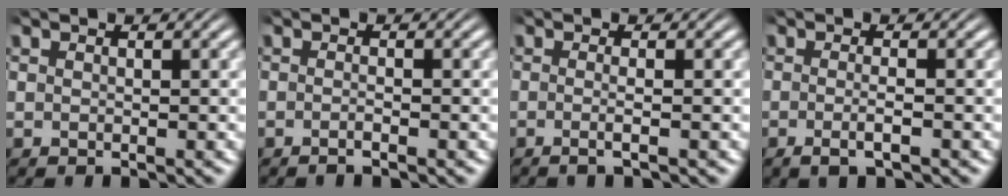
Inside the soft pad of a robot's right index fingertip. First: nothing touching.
{"total": 1.1, "force": [-1.0, 0.0, 0.5], "torque": [-0.014, 0.000, -0.021]}
{"total": 1.6, "force": [-1.0, -0.3, 1.1], "torque": [-0.031, -0.006, -0.018]}
{"total": 2.1, "force": [-1.4, 0.1, 1.5], "torque": [-0.039, -0.009, -0.020]}